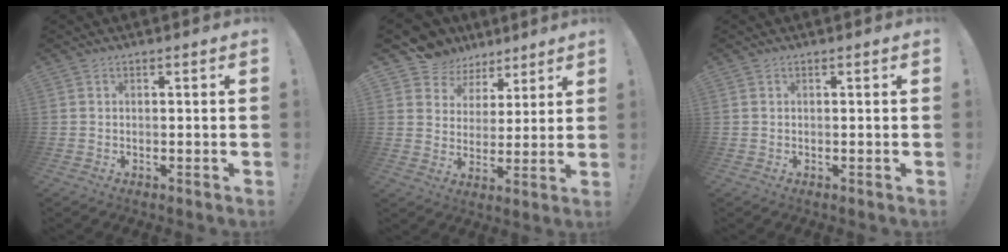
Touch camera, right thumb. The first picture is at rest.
{"total": 7.9, "force": [4.9, 6.2, 0.9], "torque": [-0.021, -0.041, 0.100]}
{"total": 0.0}